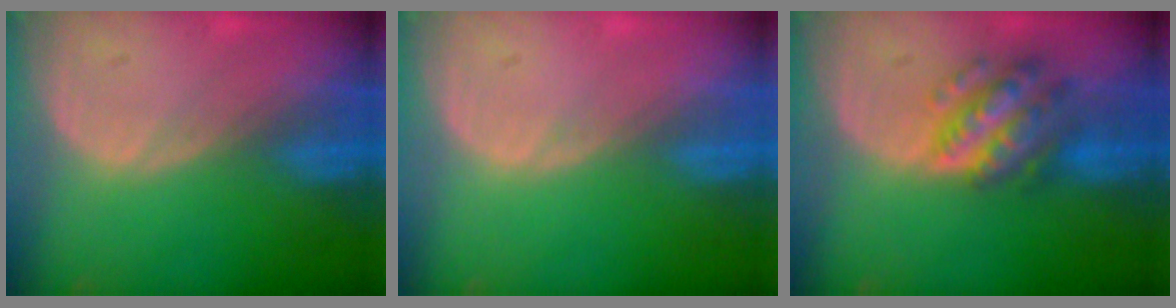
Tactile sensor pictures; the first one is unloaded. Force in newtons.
{"total": 0.5, "press": 0.1, "slide": 0.5}
{"total": 7.4, "press": 7.3, "slide": 0.5}